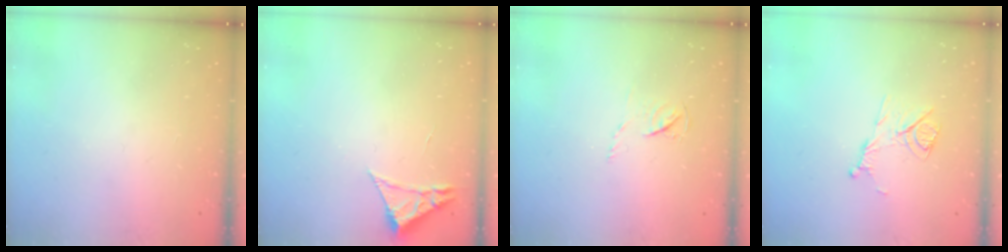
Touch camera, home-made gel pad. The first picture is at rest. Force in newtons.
{"total": 2.3, "press": 2.3, "slide": 0.4}
{"total": 3.8, "press": 3.8, "slide": 0.5}
{"total": 9.2, "press": 9.2, "slide": 0.2}